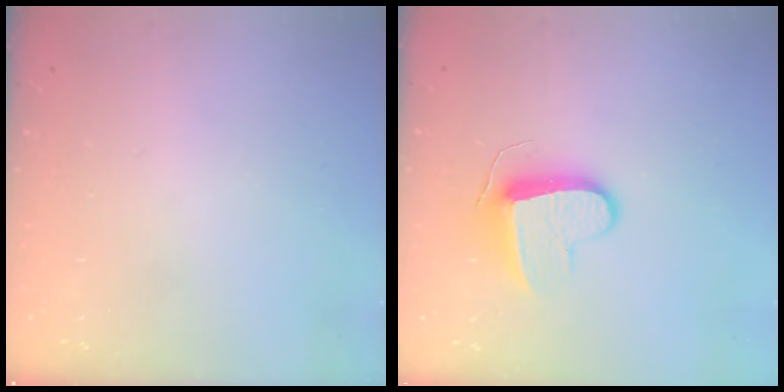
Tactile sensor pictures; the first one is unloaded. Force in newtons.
{"total": 9.5, "press": 9.5, "slide": 0.1}